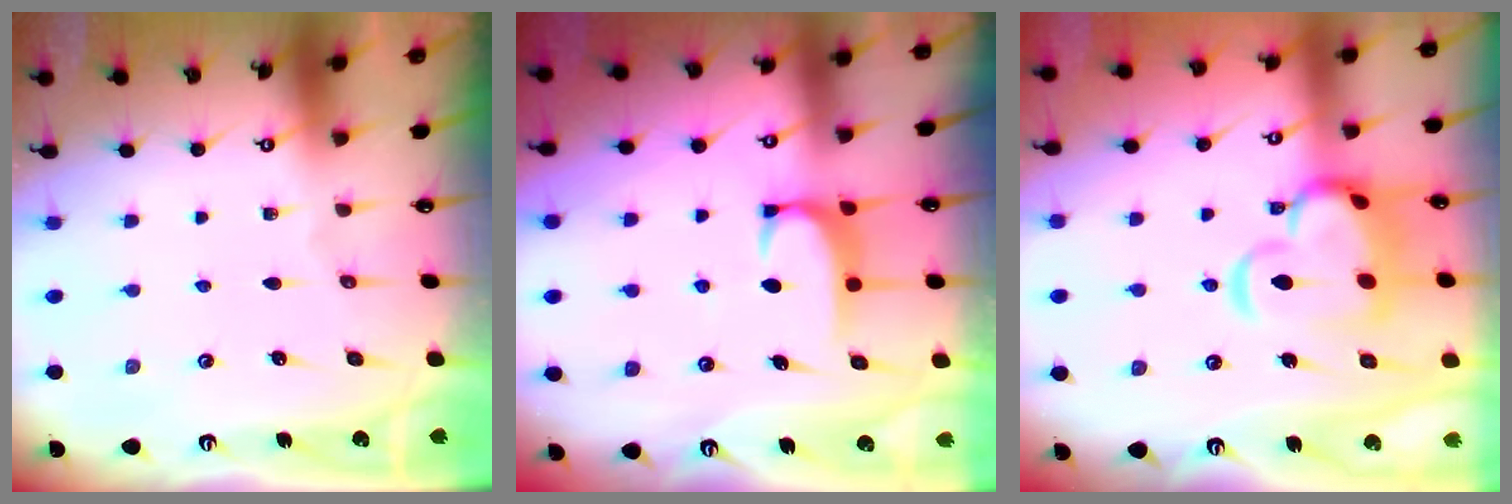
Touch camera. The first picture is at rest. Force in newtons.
{"total": 1.8, "press": 1.8, "slide": 0.5}
{"total": 10.7, "press": 10.5, "slide": 2.0}